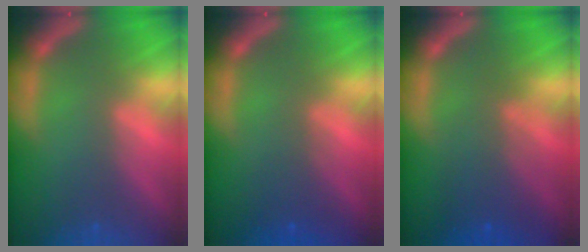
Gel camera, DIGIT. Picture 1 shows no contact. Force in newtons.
{"total": 2.4}
{"total": 4.5}